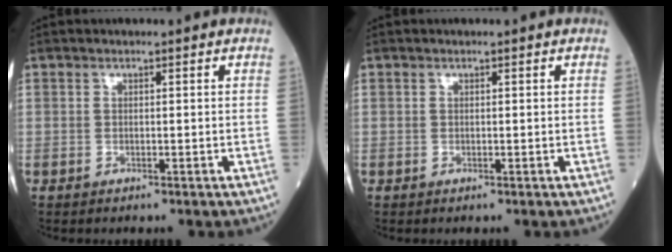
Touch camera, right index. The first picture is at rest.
{"total": 0.0}